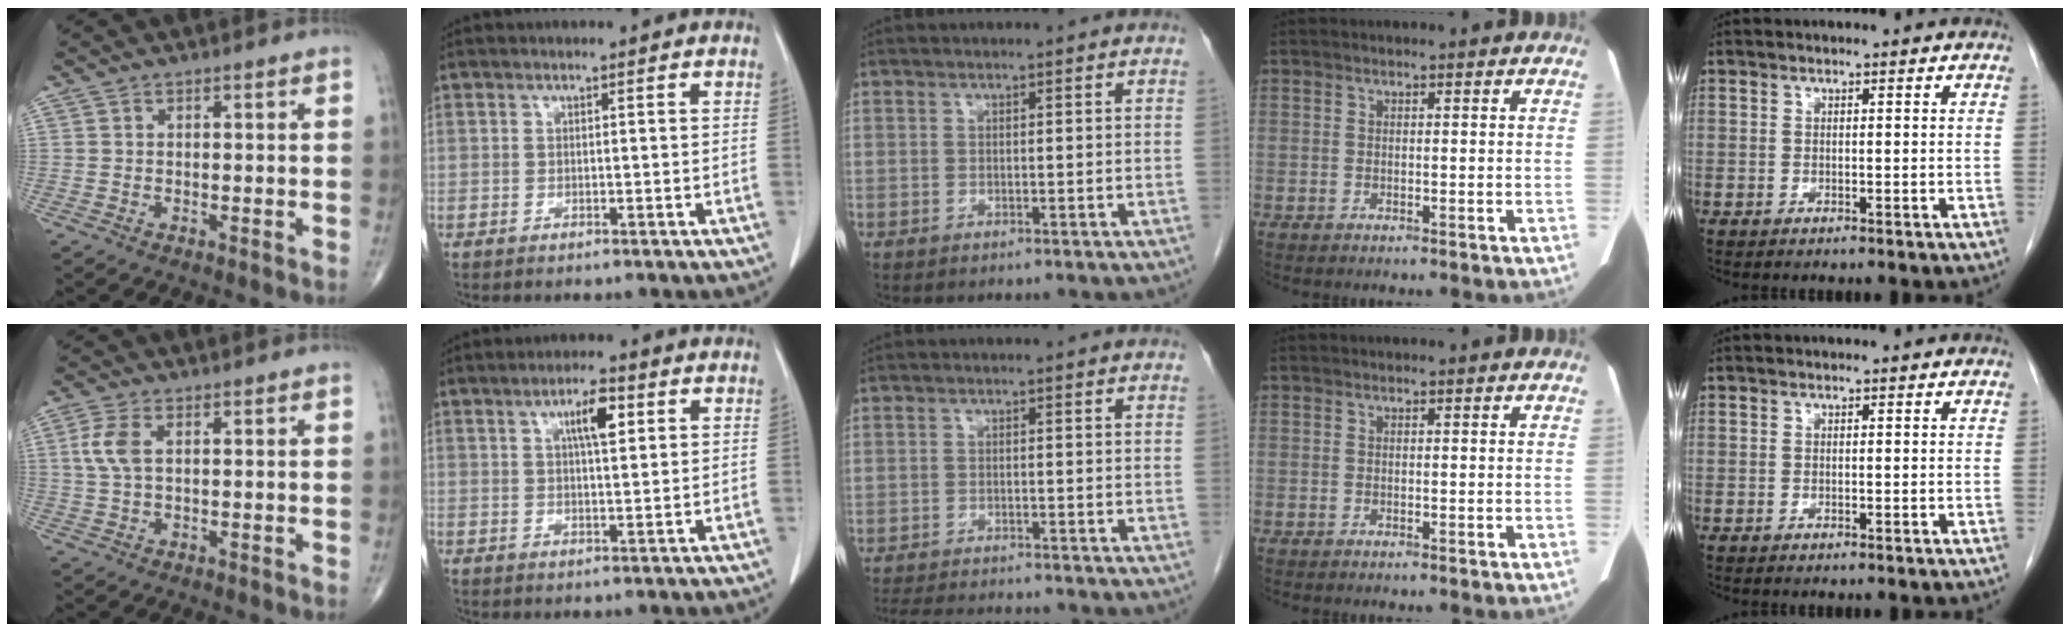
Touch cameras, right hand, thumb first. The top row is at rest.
{"thumb": {"total": 4.8, "force": [1.1, 2.5, 4.0], "torque": [-0.104, 0.010, 0.021]}, "index": {"total": 5.1, "force": [2.0, 1.1, 4.6], "torque": [-0.081, 0.004, 0.034]}, "middle": {"total": 9.1, "force": [-8.4, 1.1, 3.2], "torque": [-0.050, -0.009, -0.124]}}